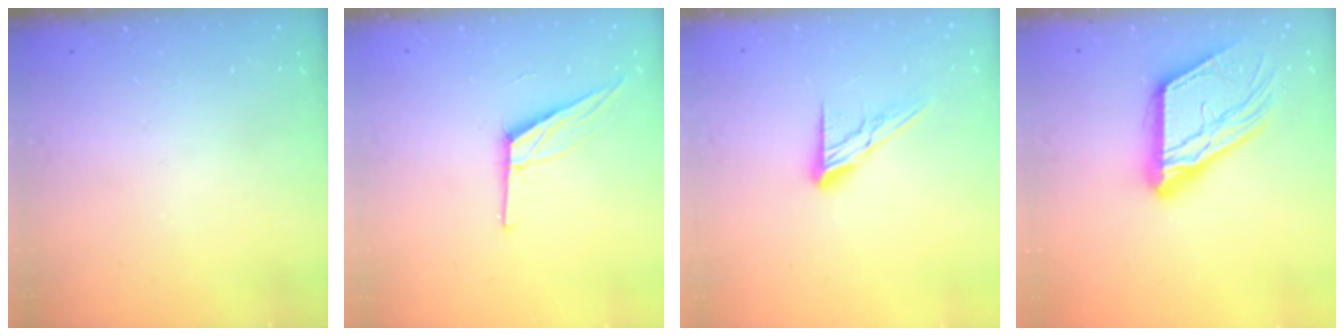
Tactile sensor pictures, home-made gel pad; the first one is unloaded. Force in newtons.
{"total": 10.8, "press": 10.4, "slide": 2.7}
{"total": 9.8, "press": 9.8, "slide": 0.5}
{"total": 17.4, "press": 17.3, "slide": 1.9}